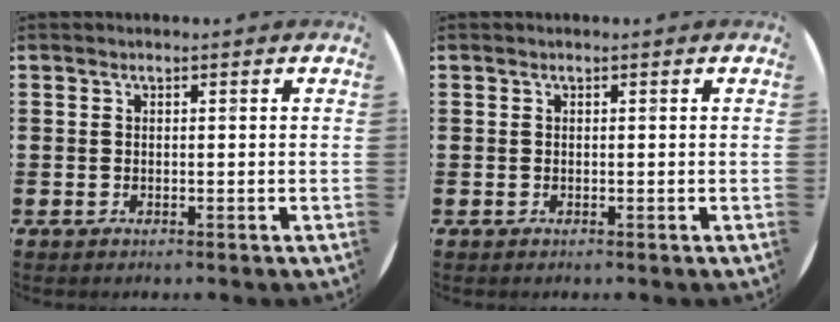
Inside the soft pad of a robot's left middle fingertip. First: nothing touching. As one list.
[{"total": 0.0}]